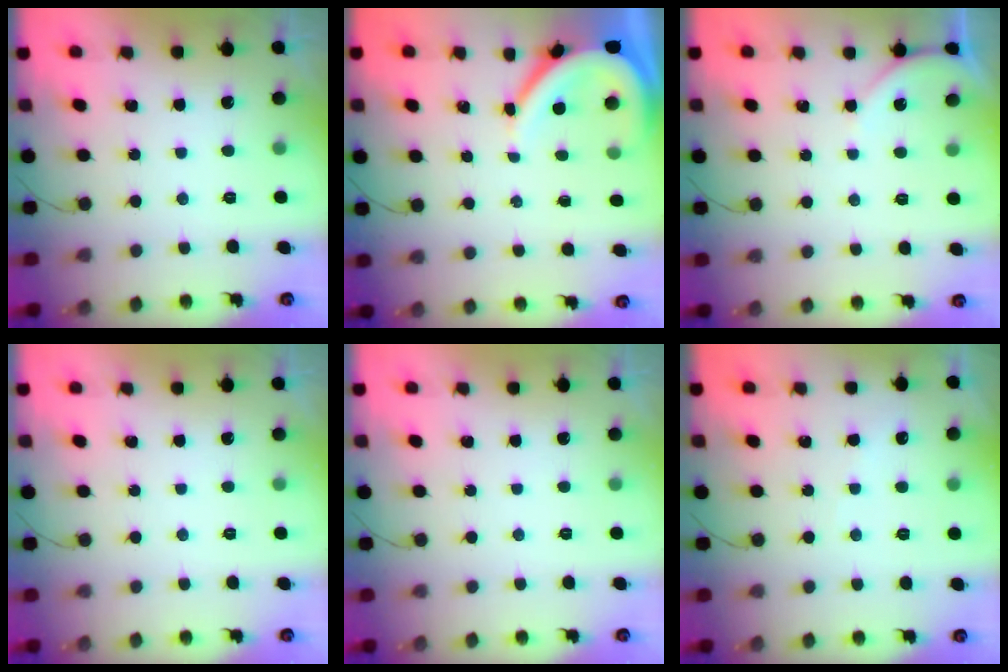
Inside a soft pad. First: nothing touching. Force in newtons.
{"total": 6.4, "press": 6.4, "slide": 0.9}
{"total": 4.0, "press": 4.0, "slide": 0.5}
{"total": 0.0}
{"total": 0.0}
{"total": 1.8, "press": 1.7, "slide": 0.4}